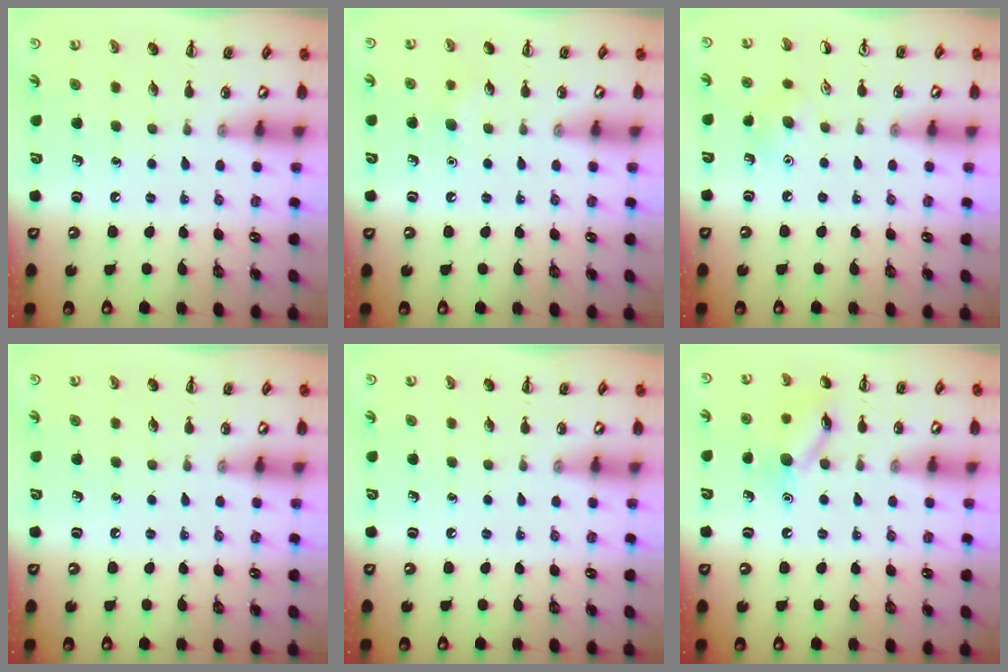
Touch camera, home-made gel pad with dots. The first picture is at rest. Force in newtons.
{"total": 4.3, "press": 4.2, "slide": 1.0}
{"total": 8.0, "press": 7.7, "slide": 2.2}
{"total": 0.0}
{"total": 0.0}
{"total": 11.4, "press": 11.4, "slide": 0.6}